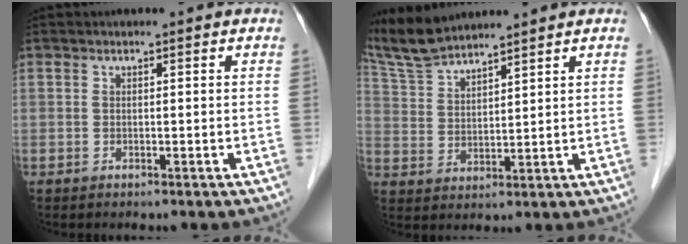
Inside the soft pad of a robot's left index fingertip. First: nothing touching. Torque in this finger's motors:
{"motor_torque": [-0.43, -0.53, 0.01, -0.01]}